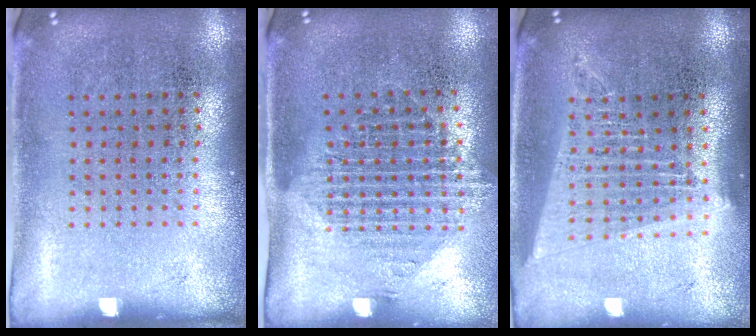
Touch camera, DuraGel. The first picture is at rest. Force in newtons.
{"total": 1.5, "press": 1.2, "slide": 0.9}
{"total": 1.8, "press": 1.5, "slide": 0.9}